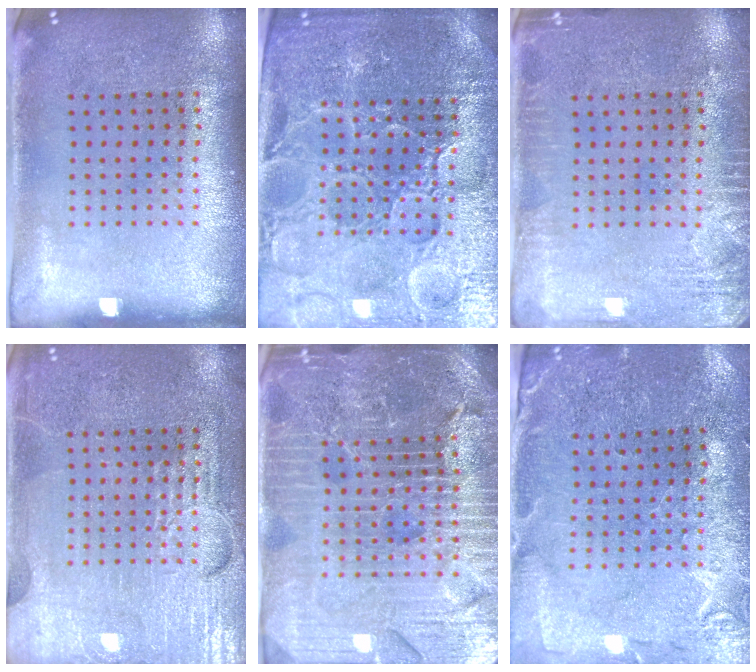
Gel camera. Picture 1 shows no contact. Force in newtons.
{"total": 5.2, "press": 4.8, "slide": 1.9}
{"total": 2.7, "press": 2.7, "slide": 0.4}
{"total": 6.0, "press": 6.0, "slide": 0.7}
{"total": 5.9, "press": 5.2, "slide": 2.7}
{"total": 0.5, "press": 0.5, "slide": 0.2}